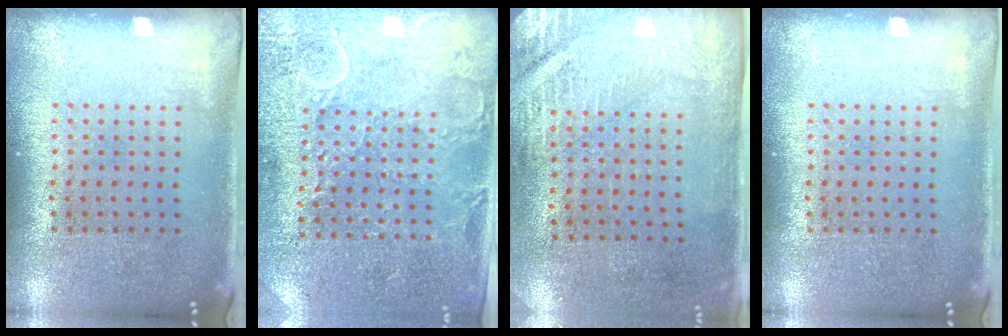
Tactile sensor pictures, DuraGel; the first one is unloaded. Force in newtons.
{"total": 2.9, "press": 2.8, "slide": 0.4}
{"total": 2.9, "press": 2.5, "slide": 1.4}
{"total": 0.0}